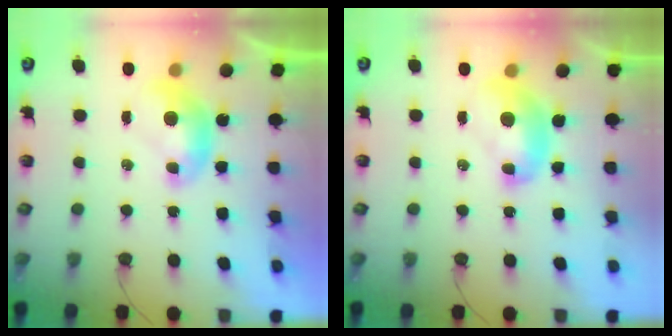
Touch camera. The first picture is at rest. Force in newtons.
{"total": 2.5, "press": 2.5, "slide": 0.3}